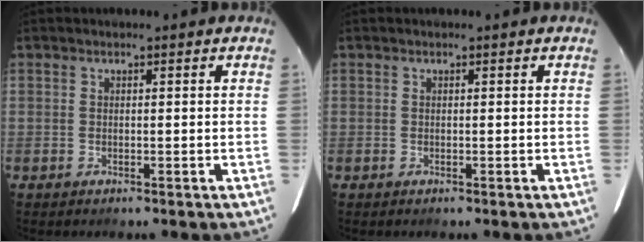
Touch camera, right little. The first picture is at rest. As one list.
[{"total": 0.0}]